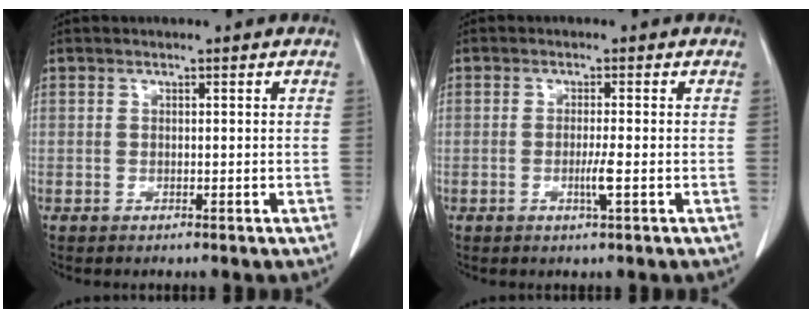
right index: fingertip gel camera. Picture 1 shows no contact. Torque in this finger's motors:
{"motor_torque": [0.93, 0.08, 0.36, 0.07]}